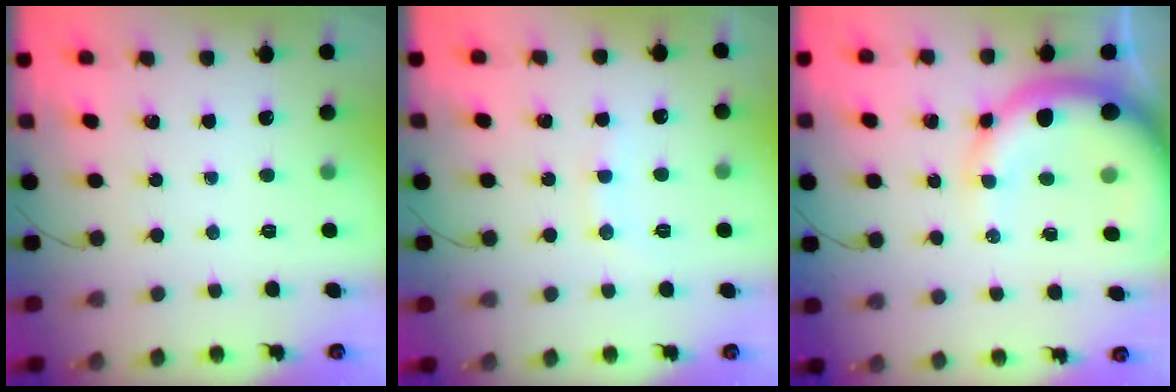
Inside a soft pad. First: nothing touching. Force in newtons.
{"total": 7.3, "press": 7.2, "slide": 1.4}
{"total": 15.4, "press": 15.0, "slide": 3.4}